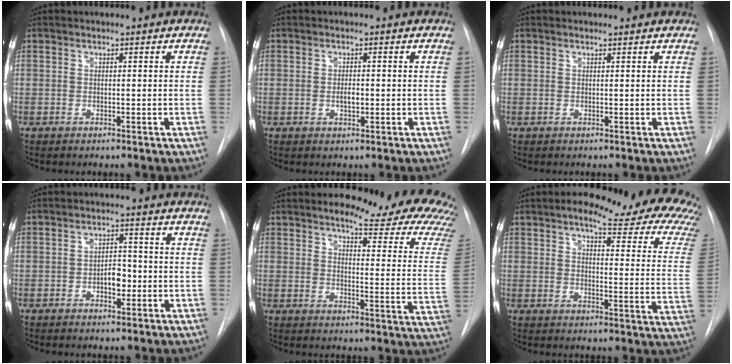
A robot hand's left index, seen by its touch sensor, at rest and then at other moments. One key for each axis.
{"total": 1.9, "fx": -0.2, "fy": 0.7, "fz": 1.7, "tx": -0.031, "ty": 0.001, "tz": -0.004}
{"total": 0.8, "fx": 0.8, "fy": 0.1, "fz": 0.3, "tx": -0.011, "ty": 0.009, "tz": 0.011}
{"total": 3.7, "fx": -1.1, "fy": 1.9, "fz": 3.0, "tx": -0.042, "ty": 0.007, "tz": -0.017}
{"total": 21.1, "fx": 18.5, "fy": 3.0, "fz": 9.8, "tx": -0.112, "ty": -0.086, "tz": 0.199}
{"total": 23.1, "fx": 18.5, "fy": 4.6, "fz": 12.9, "tx": -0.158, "ty": -0.046, "tz": 0.198}